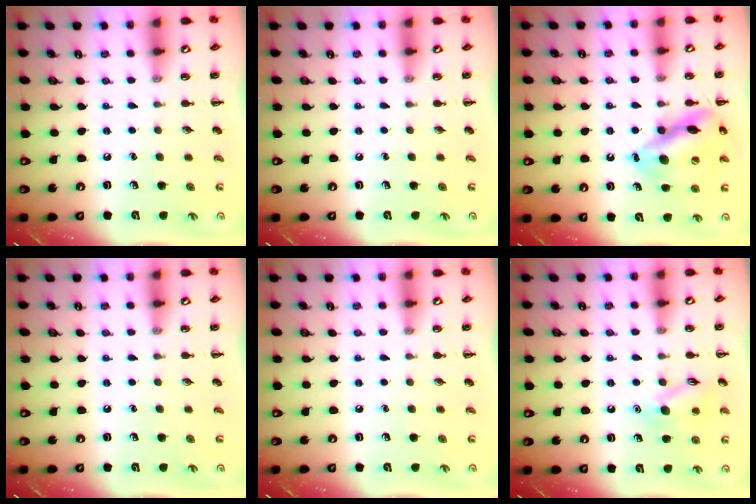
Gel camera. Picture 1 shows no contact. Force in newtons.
{"total": 0.0}
{"total": 14.4, "press": 14.3, "slide": 1.7}
{"total": 0.0}
{"total": 0.0}
{"total": 10.8, "press": 10.7, "slide": 0.6}